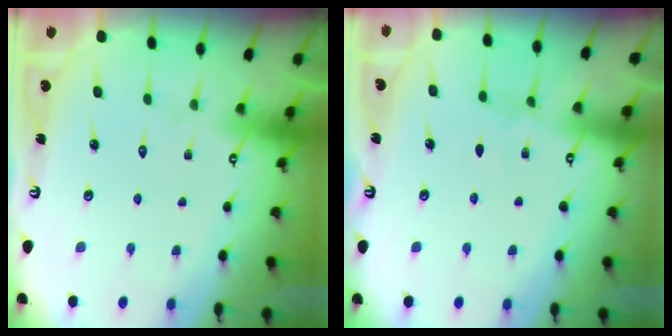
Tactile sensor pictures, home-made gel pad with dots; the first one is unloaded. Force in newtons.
{"total": 5.2, "press": 5.2, "slide": 0.6}